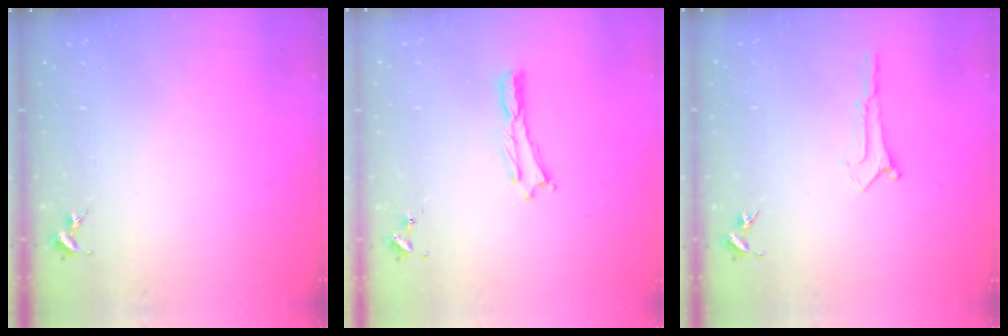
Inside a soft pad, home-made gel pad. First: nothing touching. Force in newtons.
{"total": 0.0}
{"total": 0.0}